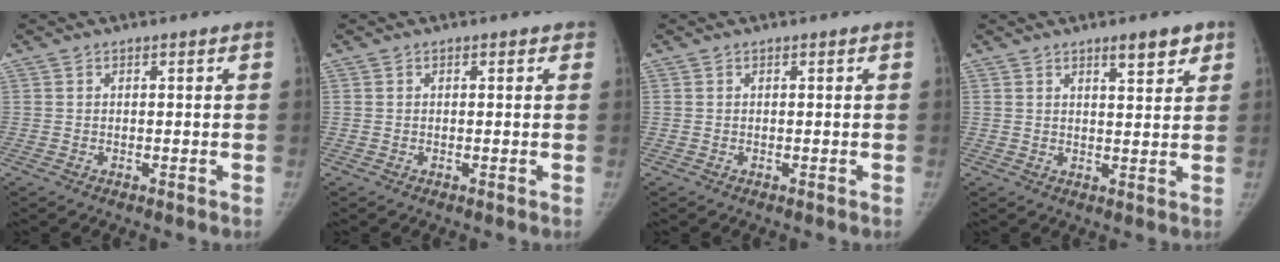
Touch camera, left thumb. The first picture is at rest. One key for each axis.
{"total": 0.8, "fx": 0.4, "fy": 0.5, "fz": 0.4, "tx": 0.004, "ty": 0.000, "tz": 0.000}
{"total": 0.0}
{"total": 5.3, "fx": 3.5, "fy": 1.6, "fz": 3.6, "tx": -0.035, "ty": -0.021, "tz": 0.050}